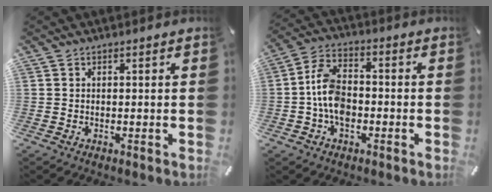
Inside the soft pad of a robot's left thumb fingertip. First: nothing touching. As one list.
[{"total": 8.8, "force": [-2.1, 6.0, 6.2], "torque": [-0.129, 0.018, -0.038]}]